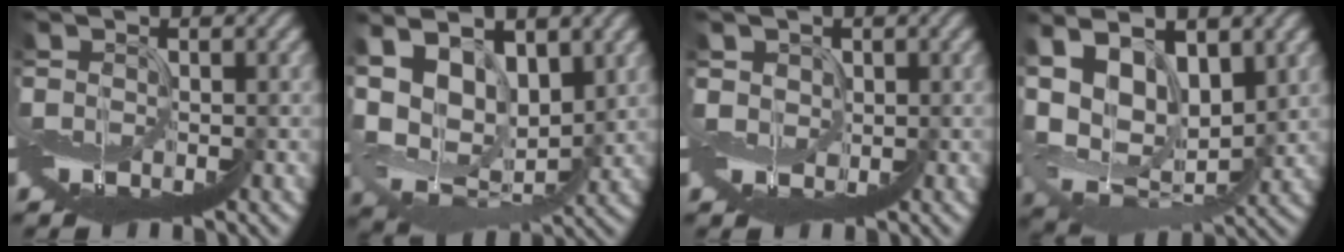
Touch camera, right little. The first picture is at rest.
{"total": 8.2, "force": [4.5, 4.6, 5.0], "torque": [-0.127, 0.019, 0.085]}
{"total": 2.3, "force": [2.1, 0.6, -0.8], "torque": [0.006, 0.007, 0.032]}
{"total": 10.0, "force": [4.7, 5.8, 6.7], "torque": [-0.156, 0.025, 0.101]}